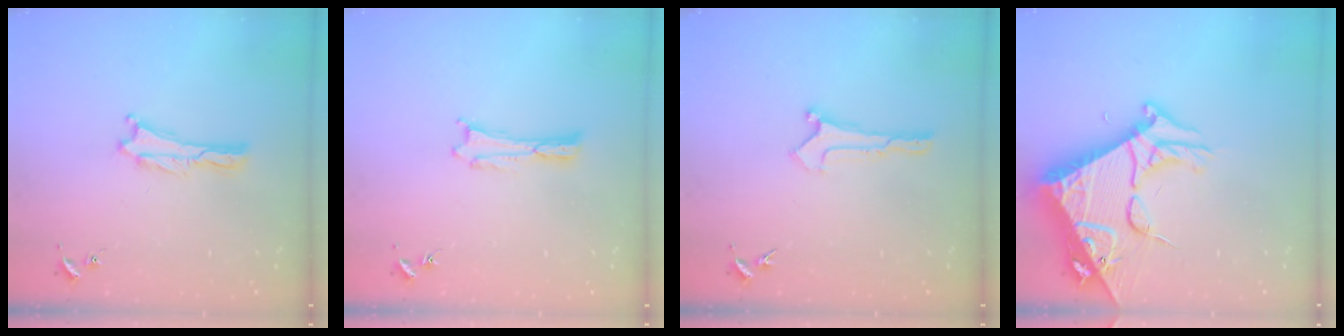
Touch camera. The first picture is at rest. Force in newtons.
{"total": 0.0}
{"total": 0.0}
{"total": 12.0, "press": 11.9, "slide": 1.3}